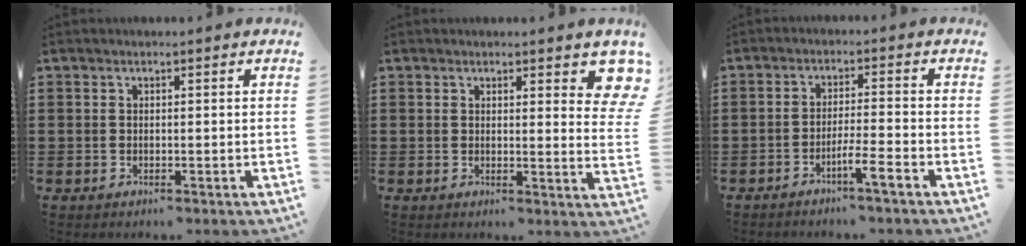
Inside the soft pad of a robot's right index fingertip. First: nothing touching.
{"total": 3.9, "force": [3.0, 1.0, 2.3], "torque": [-0.023, -0.010, 0.048]}
{"total": 4.0, "force": [-2.9, -0.1, 2.8], "torque": [-0.049, -0.001, -0.054]}